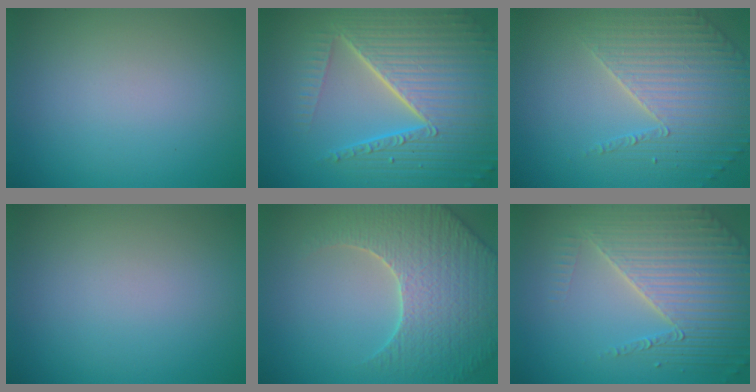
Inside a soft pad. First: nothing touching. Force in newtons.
{"total": 10.4, "press": 6.5, "slide": 8.1}
{"total": 3.9, "press": 3.9, "slide": 0.3}
{"total": 0.0}
{"total": 5.9, "press": 5.6, "slide": 1.7}
{"total": 6.5, "press": 5.2, "slide": 3.9}